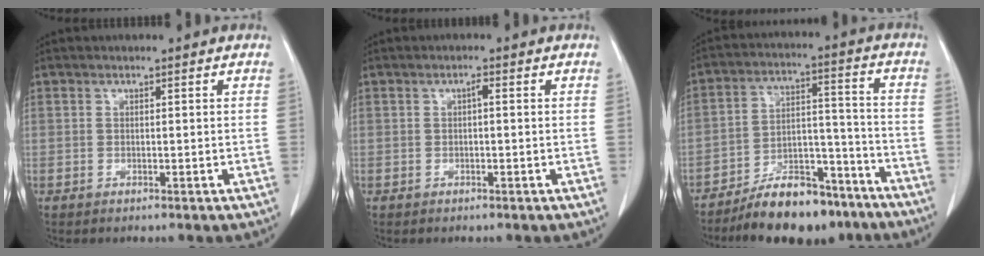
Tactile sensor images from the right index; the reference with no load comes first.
{"total": 0.9, "force": [0.0, 0.2, 0.8], "torque": [-0.014, 0.003, 0.001]}
{"total": 13.3, "force": [-10.4, 5.2, 6.4], "torque": [-0.089, 0.038, -0.169]}